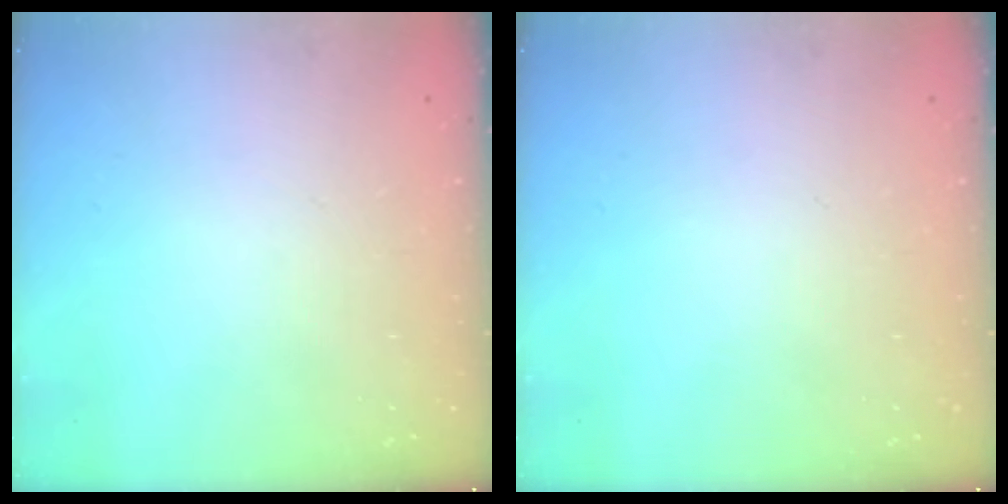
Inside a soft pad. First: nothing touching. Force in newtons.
{"total": 0.0}